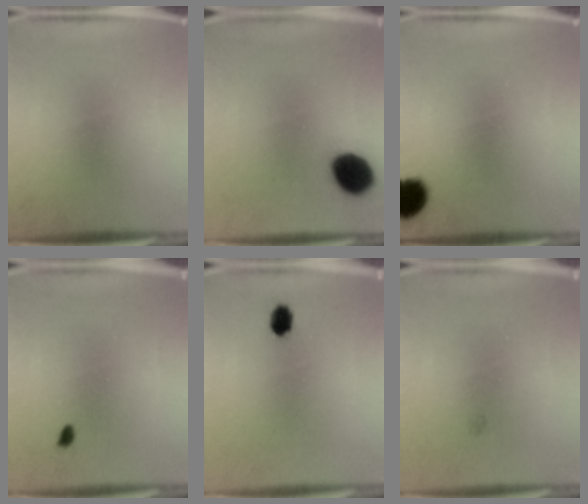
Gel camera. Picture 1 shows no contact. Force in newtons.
{"total": 11.4}
{"total": 7.9}
{"total": 0.9}
{"total": 3.6}
{"total": 0.6}